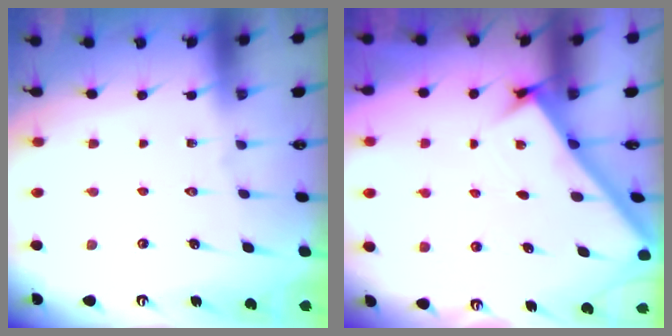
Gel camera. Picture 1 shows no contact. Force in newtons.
{"total": 2.7, "press": 2.7, "slide": 0.4}